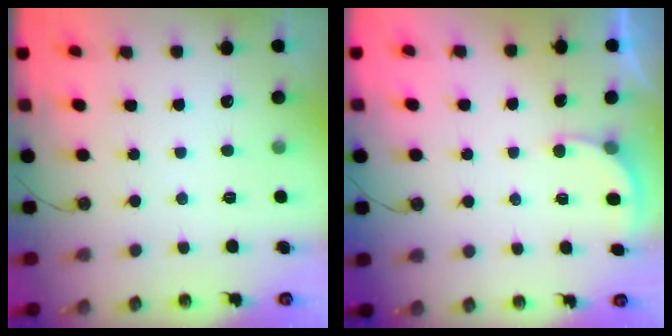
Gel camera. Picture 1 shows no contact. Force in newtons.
{"total": 2.9, "press": 2.9, "slide": 0.3}